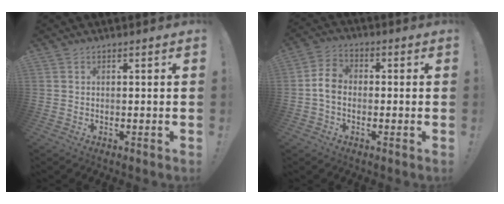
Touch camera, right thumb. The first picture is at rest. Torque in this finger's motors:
{"motor_torque": [-0.01, 0.30, 0.06, 0.08, 0.04]}